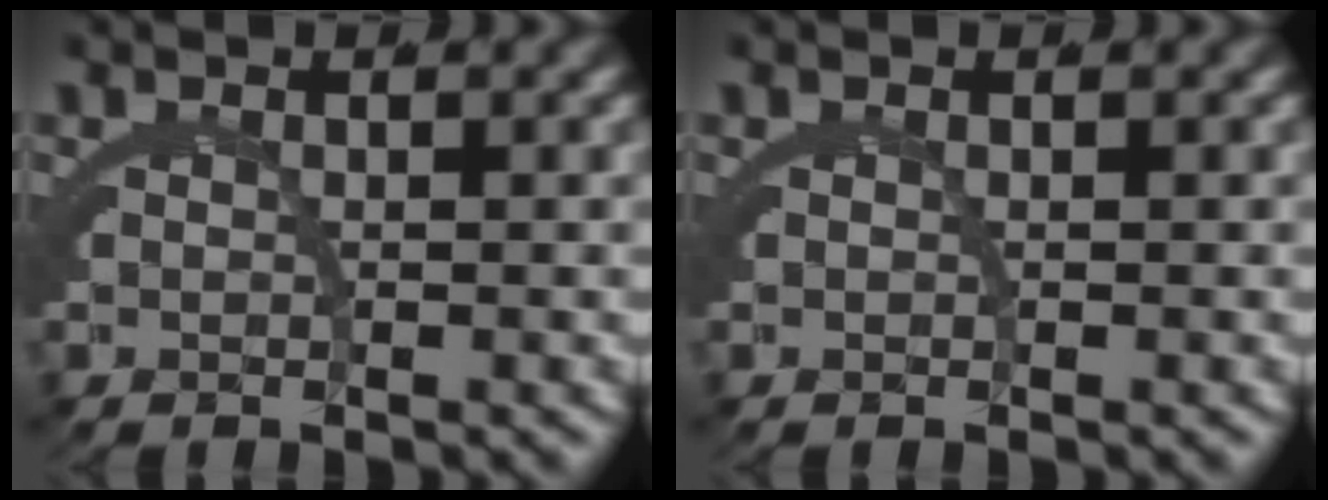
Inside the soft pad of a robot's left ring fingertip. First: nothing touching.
{"total": 0.0}